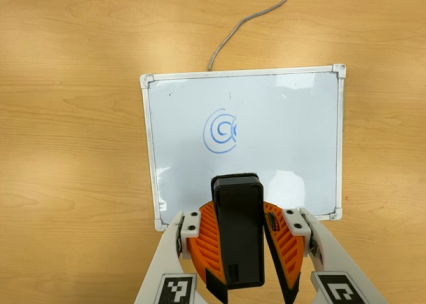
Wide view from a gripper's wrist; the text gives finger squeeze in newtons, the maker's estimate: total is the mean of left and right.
{"total": 8.6, "left": 8.9, "right": 8.3}